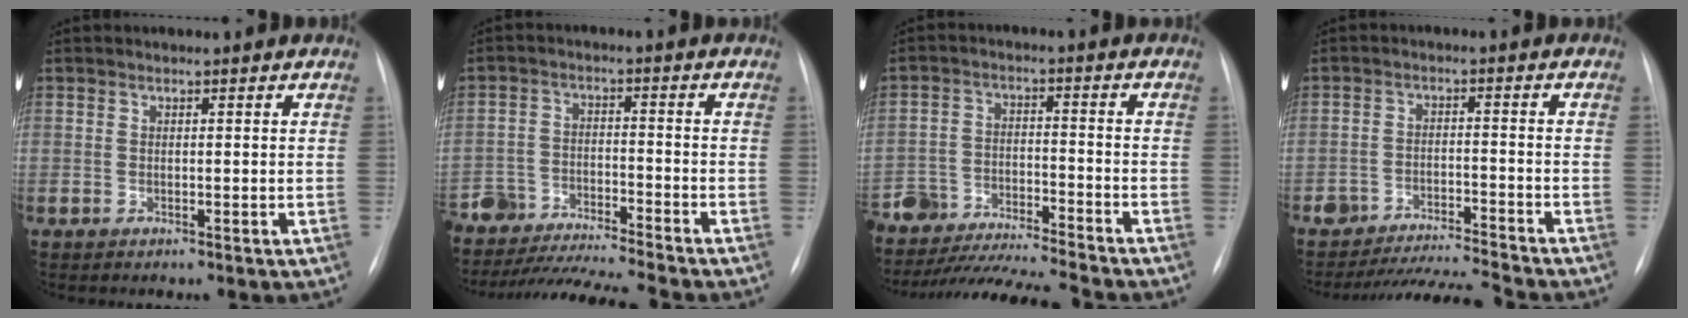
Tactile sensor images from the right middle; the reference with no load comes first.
{"total": 16.8, "force": [-15.8, -0.3, 5.8], "torque": [-0.112, -0.016, -0.259]}
{"total": 18.9, "force": [-17.8, 0.3, 6.5], "torque": [-0.137, -0.025, -0.289]}
{"total": 8.6, "force": [-8.5, -0.9, 1.3], "torque": [-0.014, 0.000, -0.145]}